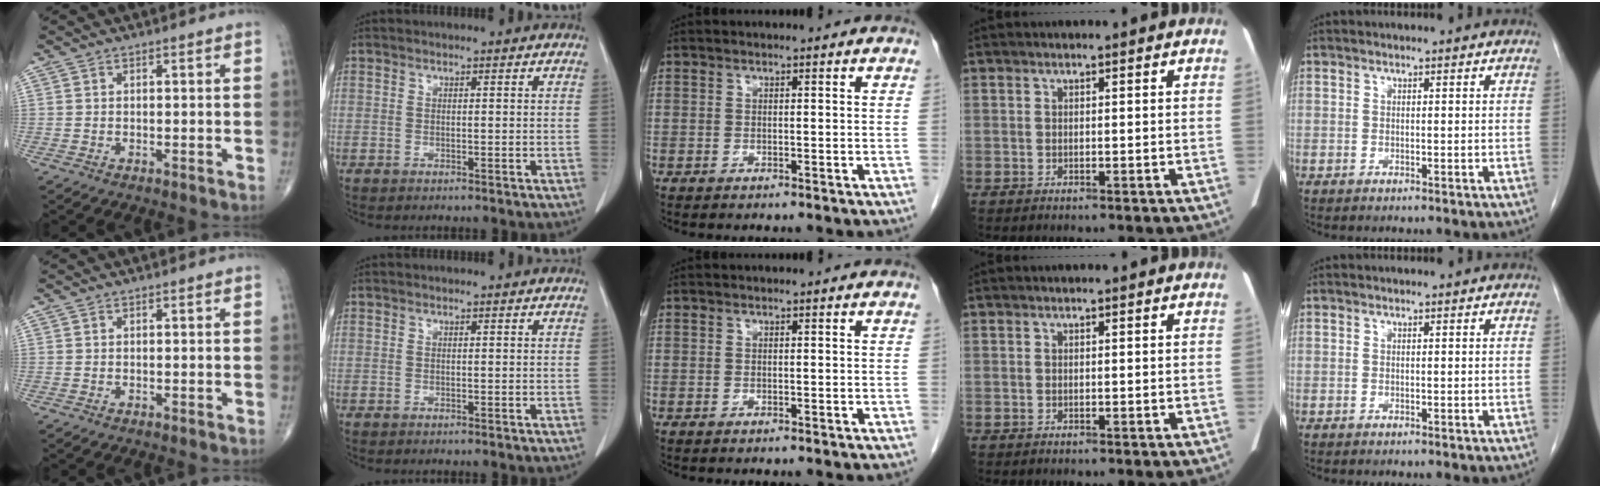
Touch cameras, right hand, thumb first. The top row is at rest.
{}